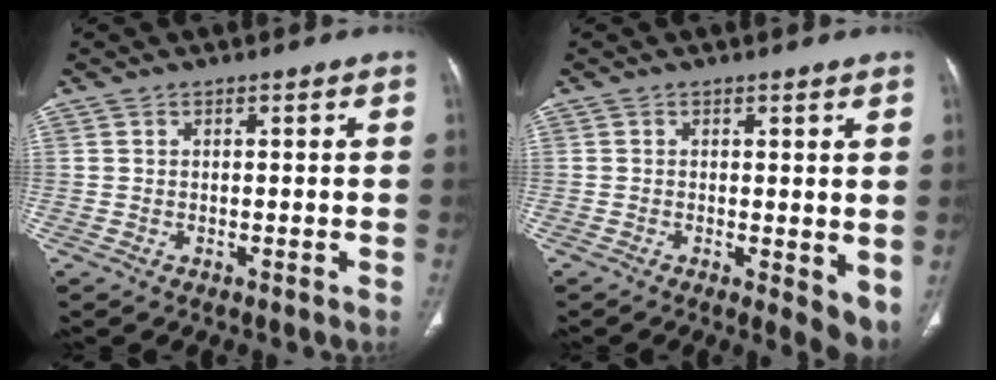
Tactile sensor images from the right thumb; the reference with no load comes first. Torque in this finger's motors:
{"motor_torque": [-0.17, 0.52, -0.26, -0.14, -0.09]}